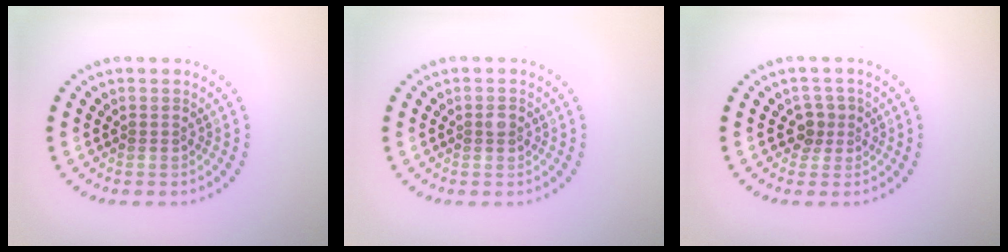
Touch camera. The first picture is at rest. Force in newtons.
{"total": 1.0, "press": 1.0, "slide": 0.1}
{"total": 1.9, "press": 1.5, "slide": 1.1}